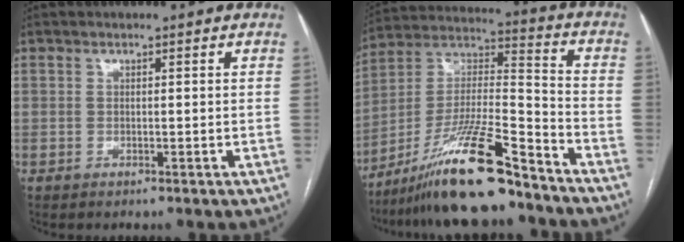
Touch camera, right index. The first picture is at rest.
{"total": 17.4, "force": [-13.2, 1.4, 11.2], "torque": [-0.218, -0.009, -0.237]}